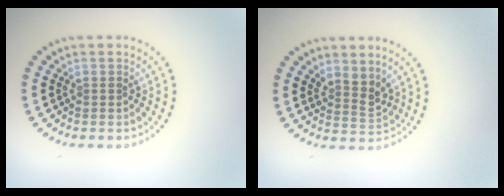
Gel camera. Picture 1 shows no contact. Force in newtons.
{"total": 2.2, "press": 1.7, "slide": 1.3}